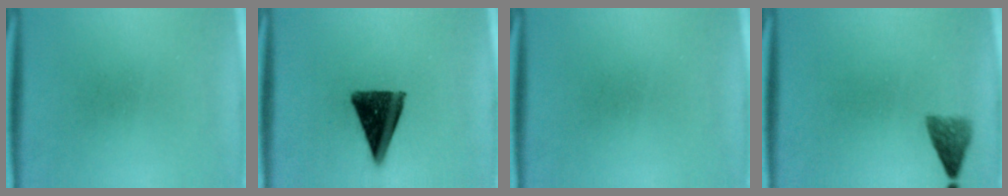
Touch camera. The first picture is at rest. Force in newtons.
{"total": 12.2}
{"total": 0.0}
{"total": 2.6}